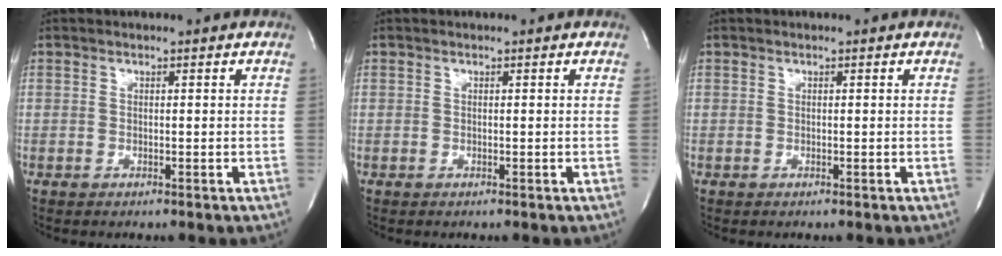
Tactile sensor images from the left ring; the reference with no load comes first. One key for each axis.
{"total": 0.0}
{"total": 0.0}